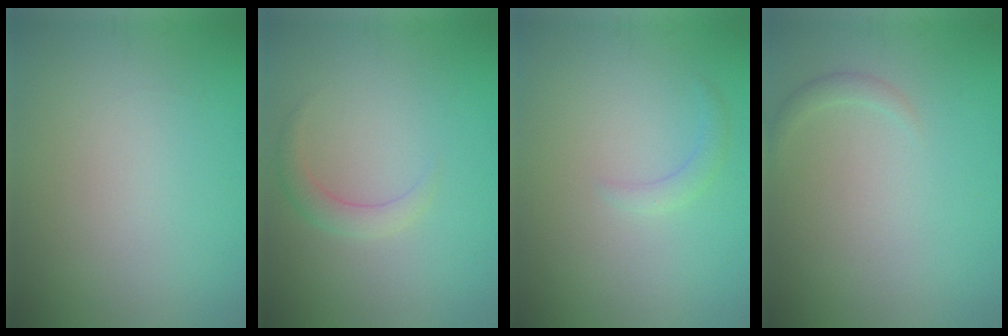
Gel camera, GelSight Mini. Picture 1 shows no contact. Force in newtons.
{"total": 1.7, "press": 1.7, "slide": 0.0}
{"total": 1.1, "press": 1.1, "slide": 0.1}
{"total": 1.0, "press": 1.0, "slide": 0.0}